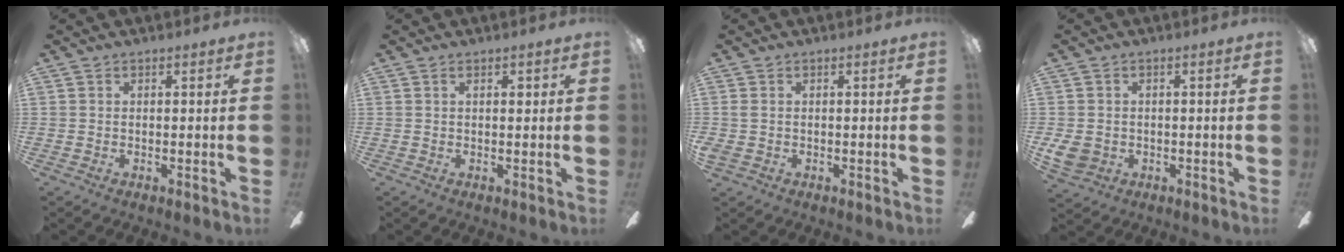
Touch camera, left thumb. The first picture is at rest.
{"total": 1.2, "force": [0.6, 0.5, 1.0], "torque": [-0.013, -0.001, 0.008]}
{"total": 1.2, "force": [-0.3, 0.9, 0.8], "torque": [-0.016, 0.004, -0.007]}
{"total": 4.7, "force": [-0.8, 3.9, 2.4], "torque": [-0.062, 0.003, -0.014]}